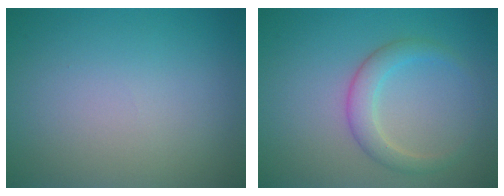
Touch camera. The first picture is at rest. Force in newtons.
{"total": 2.6, "press": 2.6, "slide": 0.1}